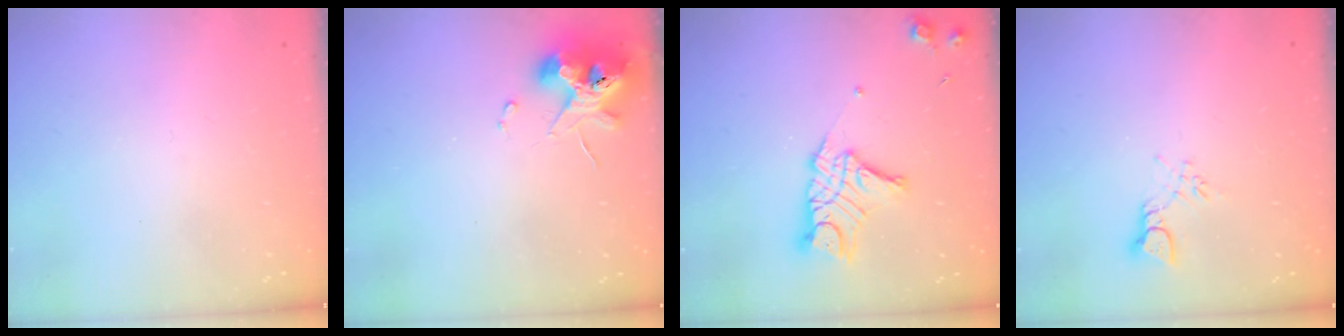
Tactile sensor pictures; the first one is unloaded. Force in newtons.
{"total": 10.9, "press": 10.8, "slide": 1.6}
{"total": 11.9, "press": 11.9, "slide": 1.2}
{"total": 2.9, "press": 2.8, "slide": 0.5}